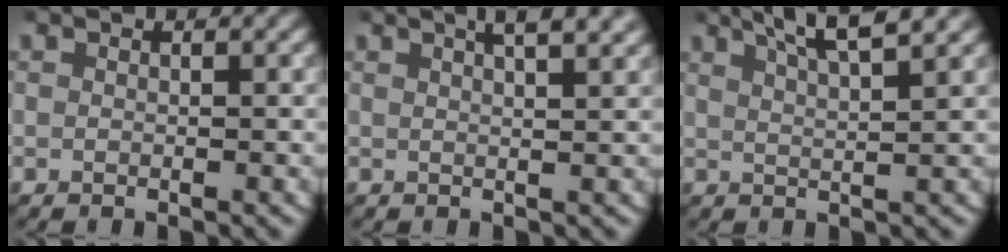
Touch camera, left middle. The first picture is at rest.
{"total": 5.2, "force": [3.4, 1.7, 3.5], "torque": [-0.049, 0.017, 0.047]}
{"total": 5.0, "force": [3.8, 1.1, 3.0], "torque": [-0.056, 0.006, 0.063]}